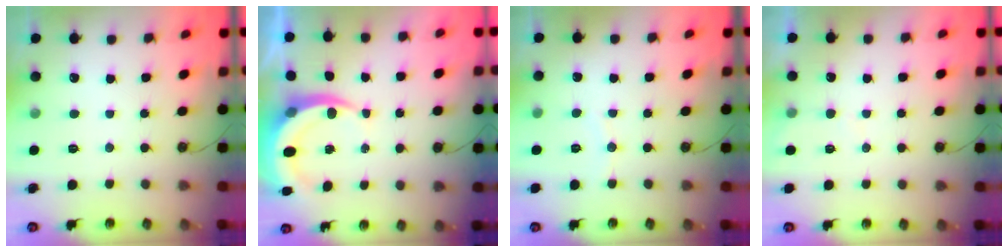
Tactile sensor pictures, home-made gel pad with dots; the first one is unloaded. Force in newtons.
{"total": 6.6, "press": 6.5, "slide": 0.9}
{"total": 4.1, "press": 4.0, "slide": 0.4}
{"total": 2.8, "press": 2.8, "slide": 0.3}